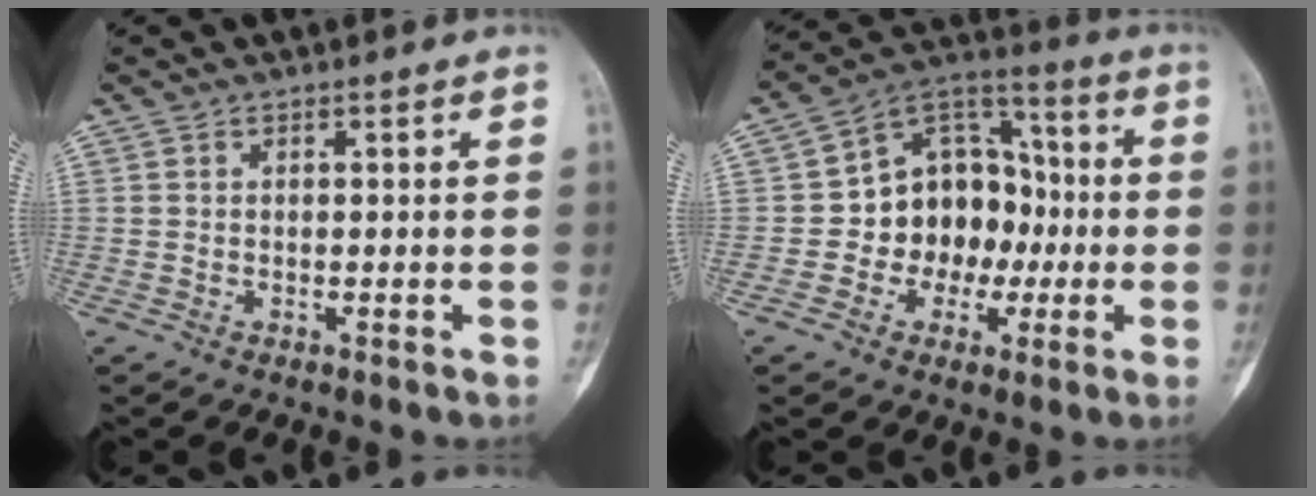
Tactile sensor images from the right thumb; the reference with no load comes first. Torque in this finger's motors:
{"motor_torque": [0.17, 0.35, 1.04, -0.13, 0.05]}